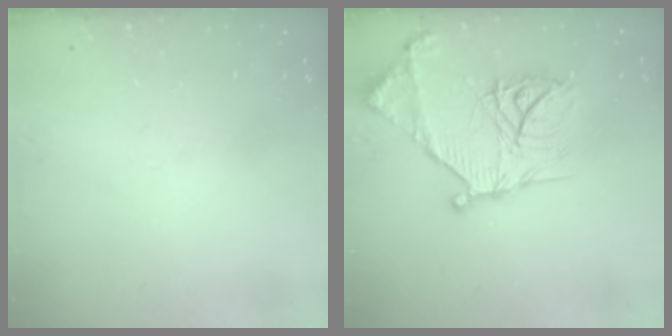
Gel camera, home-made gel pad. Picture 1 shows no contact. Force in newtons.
{"total": 22.5, "press": 22.4, "slide": 2.2}